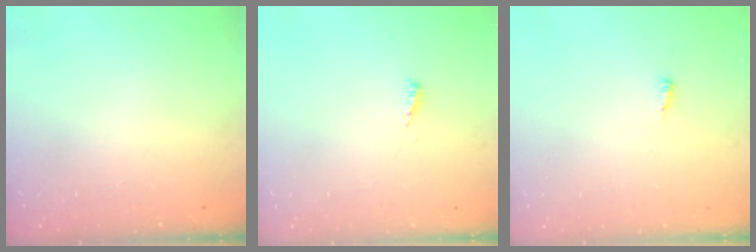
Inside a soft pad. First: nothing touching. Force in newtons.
{"total": 3.6, "press": 3.6, "slide": 0.4}
{"total": 4.9, "press": 4.9, "slide": 0.5}